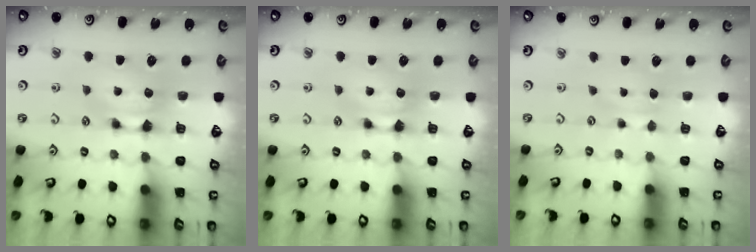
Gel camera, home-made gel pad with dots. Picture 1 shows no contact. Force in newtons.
{"total": 0.0}
{"total": 2.1, "press": 2.0, "slide": 0.4}